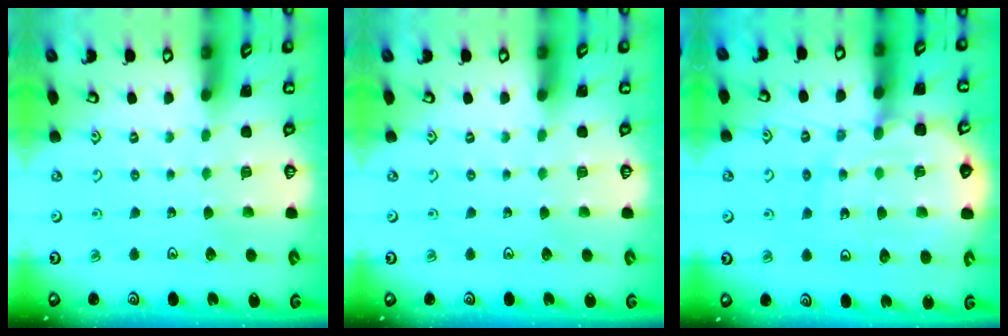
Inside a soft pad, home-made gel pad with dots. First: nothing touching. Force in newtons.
{"total": 0.0}
{"total": 11.5, "press": 11.3, "slide": 2.3}